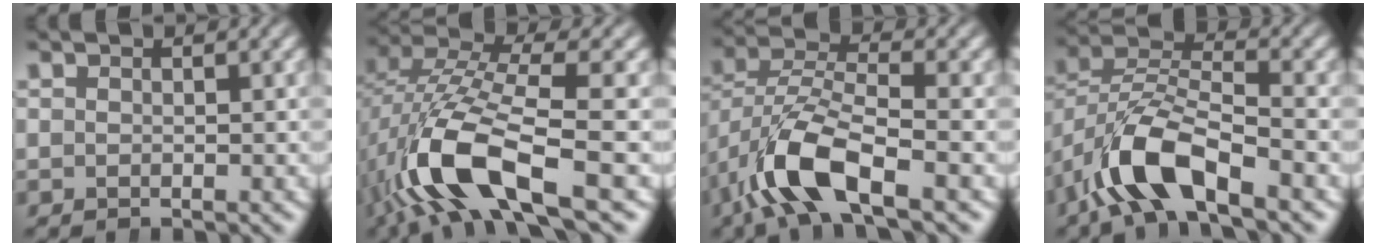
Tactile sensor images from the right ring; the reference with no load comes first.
{"total": 9.1, "force": [-1.7, 4.9, 7.4], "torque": [-0.182, -0.026, -0.016]}
{"total": 6.5, "force": [-1.5, 3.7, 5.1], "torque": [-0.127, -0.026, -0.013]}
{"total": 6.5, "force": [-1.8, 4.1, 4.6], "torque": [-0.116, -0.020, -0.026]}